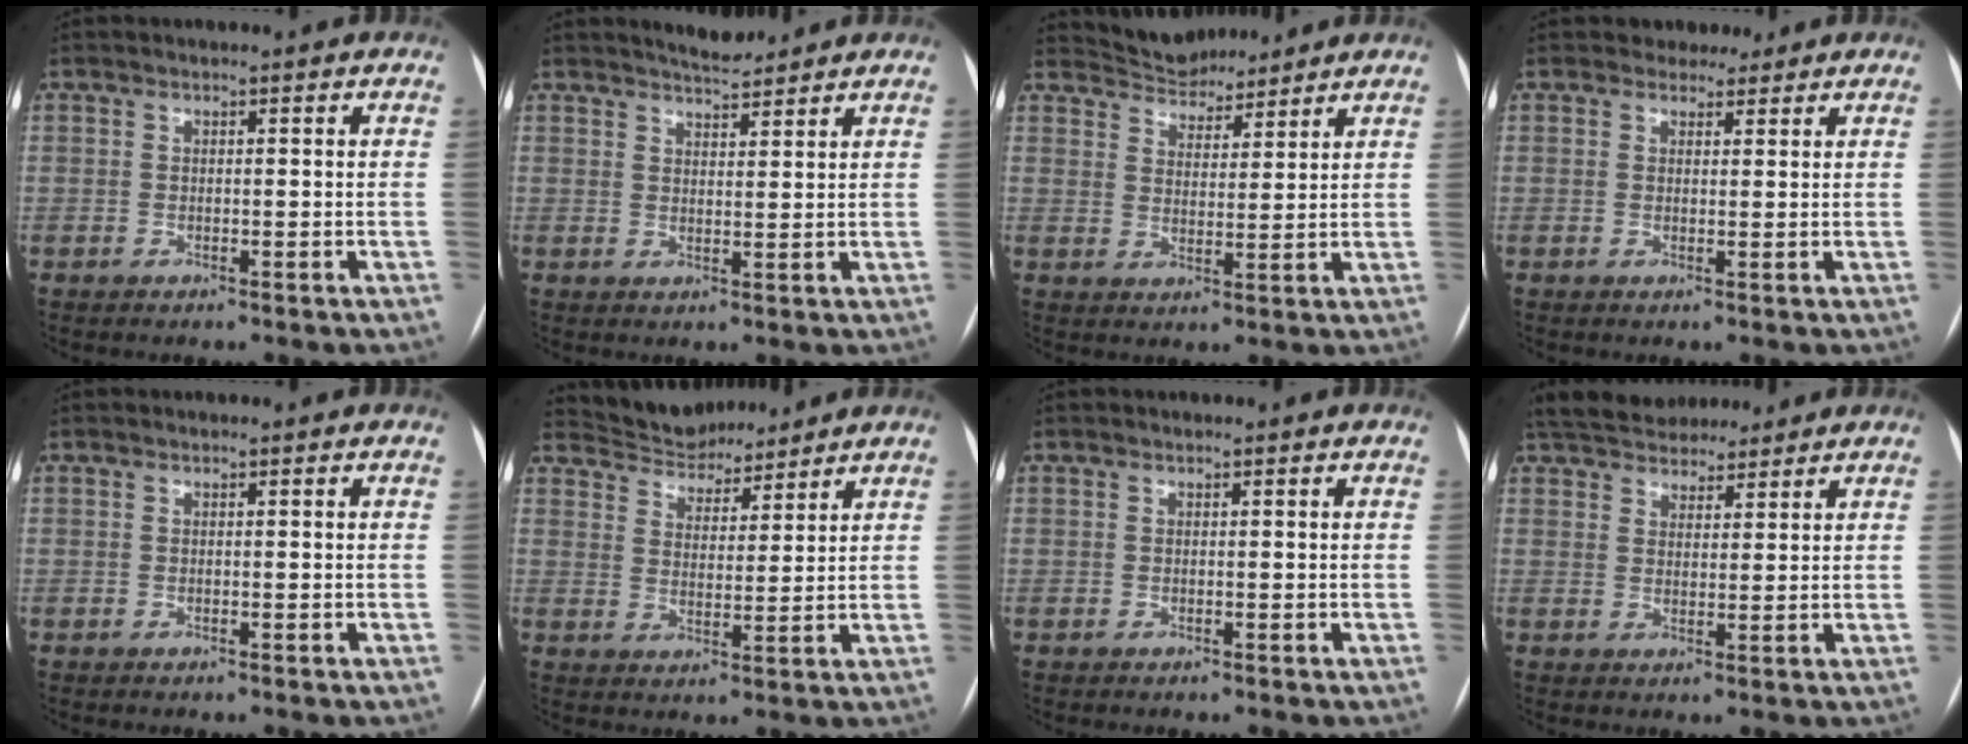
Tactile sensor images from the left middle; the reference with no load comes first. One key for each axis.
{"total": 3.7, "fx": 3.6, "fy": 0.5, "fz": 0.8, "tx": -0.015, "ty": 0.004, "tz": 0.058}
{"total": 6.8, "fx": 6.6, "fy": 1.8, "fz": 0.5, "tx": -0.014, "ty": 0.016, "tz": 0.112}
{"total": 2.4, "fx": 2.0, "fy": 1.4, "fz": 0.0, "tx": 0.004, "ty": 0.008, "tz": 0.027}
{"total": 0.0}
{"total": 8.4, "fx": 8.0, "fy": 2.3, "fz": 1.0, "tx": -0.020, "ty": 0.014, "tz": 0.139}
{"total": 0.0}
{"total": 12.3, "fx": 10.8, "fy": 4.6, "fz": 3.9, "tx": -0.068, "ty": 0.034, "tz": 0.169}